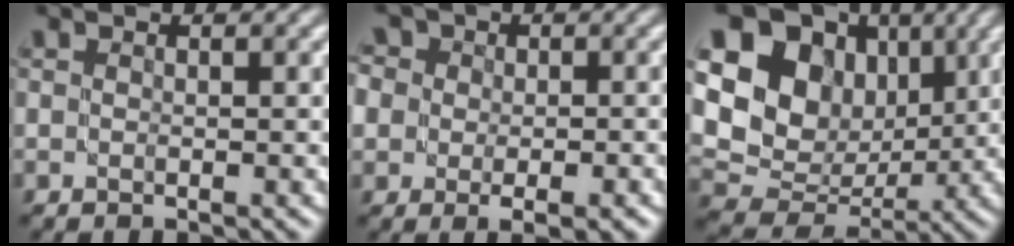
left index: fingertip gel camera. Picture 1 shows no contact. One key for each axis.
{"total": 7.8, "fx": -1.0, "fy": 6.3, "fz": 4.5, "tx": -0.047, "ty": 0.013, "tz": -0.044}
{"total": 14.9, "fx": 4.2, "fy": 12.2, "fz": 7.4, "tx": -0.177, "ty": 0.029, "tz": 0.076}